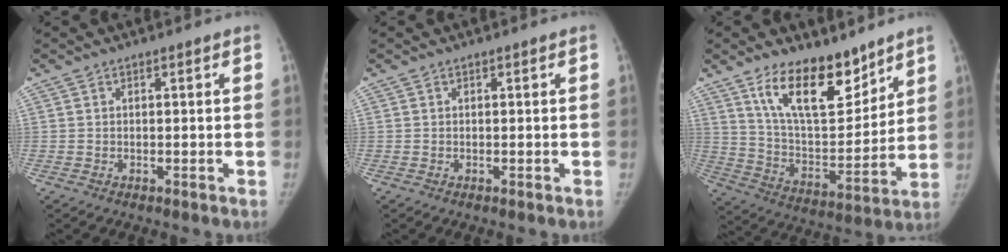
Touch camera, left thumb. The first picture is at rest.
{"total": 0.0}
{"total": 16.9, "force": [11.7, 7.2, 9.8], "torque": [-0.118, -0.082, 0.214]}